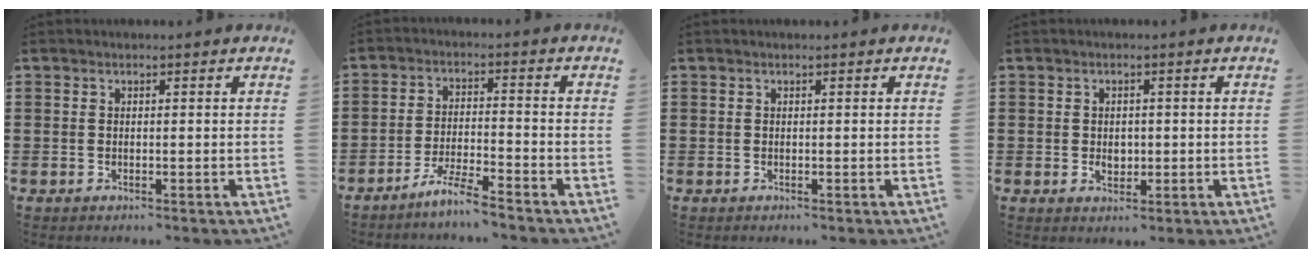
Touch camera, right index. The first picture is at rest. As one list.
[{"total": 5.0, "force": [-4.6, -0.4, 2.0], "torque": [-0.049, -0.009, -0.091]}, {"total": 0.0}, {"total": 2.0, "force": [-0.1, 1.5, 1.3], "torque": [-0.027, 0.007, -0.003]}]